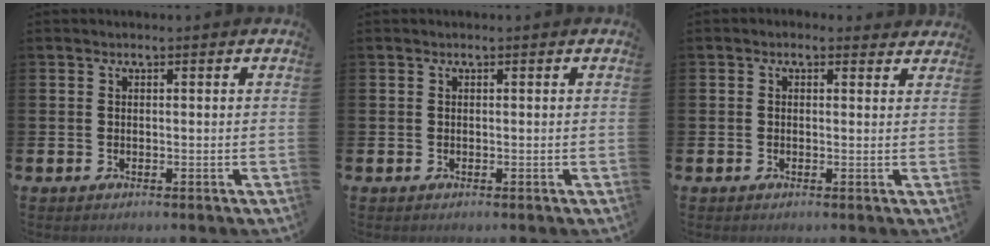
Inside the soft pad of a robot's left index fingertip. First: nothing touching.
{"total": 0.0}
{"total": 0.8, "force": [0.6, 0.6, 0.3], "torque": [-0.002, 0.005, 0.008]}